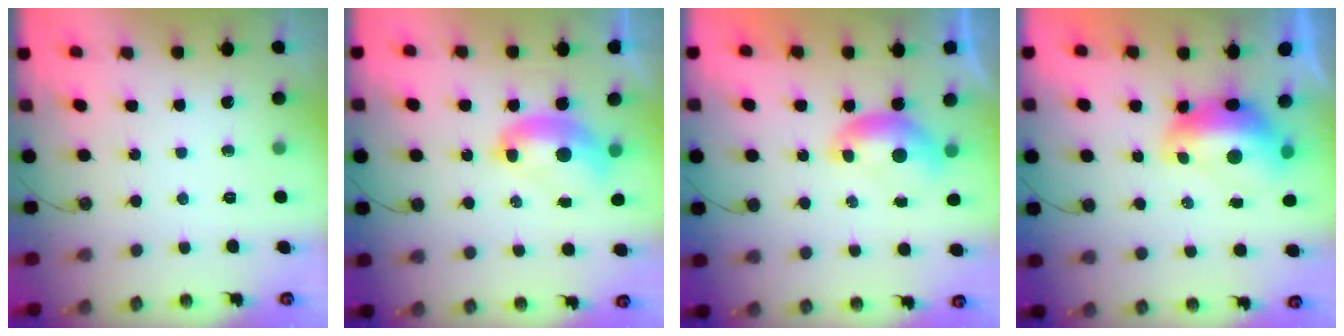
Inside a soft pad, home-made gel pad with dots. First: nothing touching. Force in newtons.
{"total": 3.2, "press": 3.2, "slide": 0.2}
{"total": 0.0}
{"total": 2.9, "press": 2.8, "slide": 0.7}